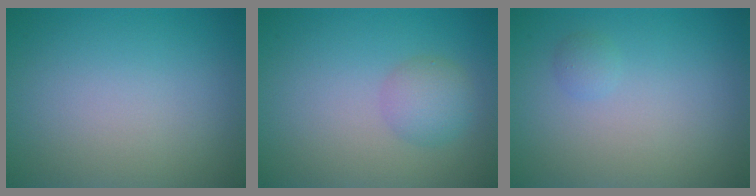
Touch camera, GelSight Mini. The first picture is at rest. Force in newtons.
{"total": 2.4, "press": 2.4, "slide": 0.0}
{"total": 0.7, "press": 0.7, "slide": 0.1}